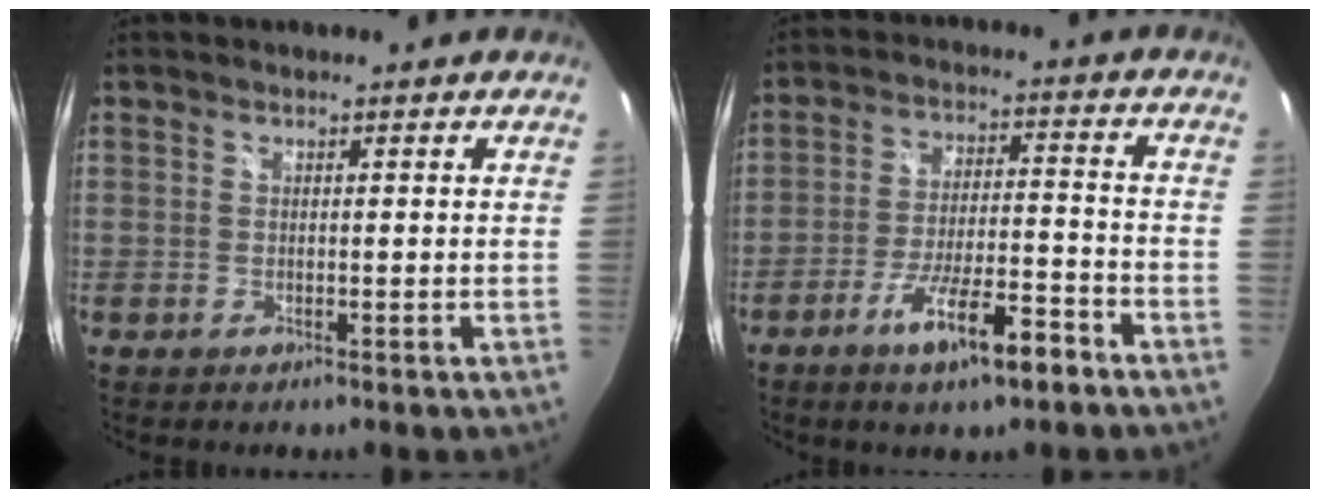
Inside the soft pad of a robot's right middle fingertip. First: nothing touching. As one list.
[{"total": 10.5, "force": [-6.6, 2.1, 7.9], "torque": [-0.150, -0.007, -0.107]}]